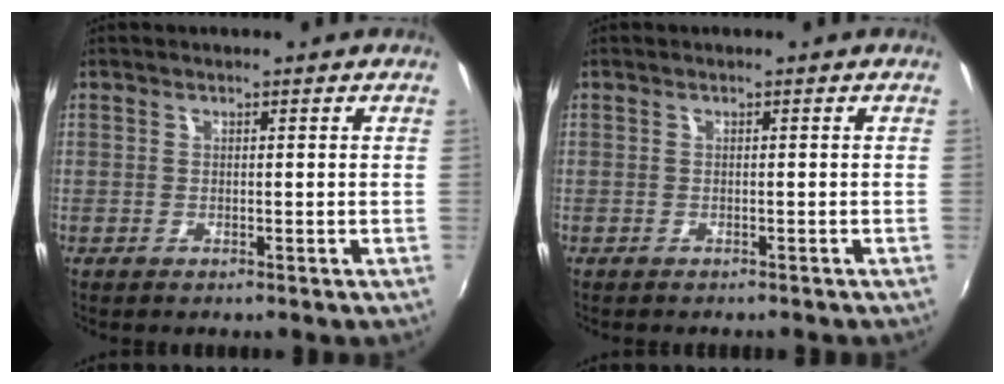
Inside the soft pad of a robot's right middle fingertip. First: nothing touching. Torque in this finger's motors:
{"motor_torque": [0.89, -1.25, 0.09, 0.01]}